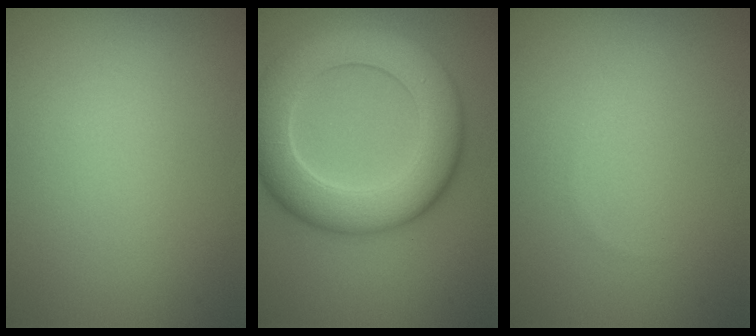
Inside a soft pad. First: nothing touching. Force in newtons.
{"total": 9.0, "press": 9.0, "slide": 0.2}
{"total": 0.0}